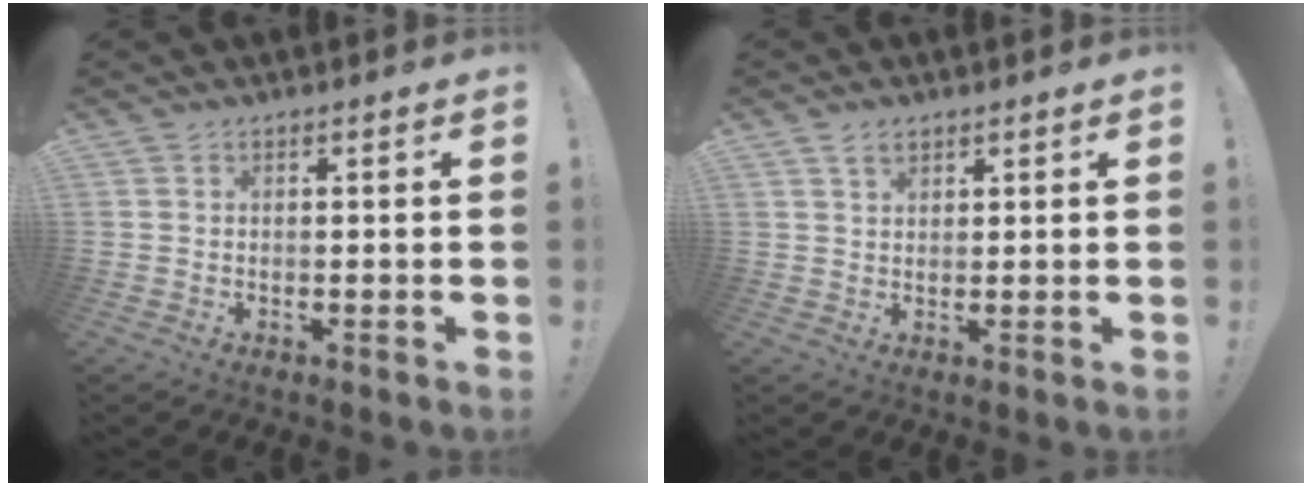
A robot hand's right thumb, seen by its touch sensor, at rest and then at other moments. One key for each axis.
{"total": 3.2, "fx": 2.1, "fy": 1.8, "fz": 1.5, "tx": -0.019, "ty": -0.007, "tz": 0.036}